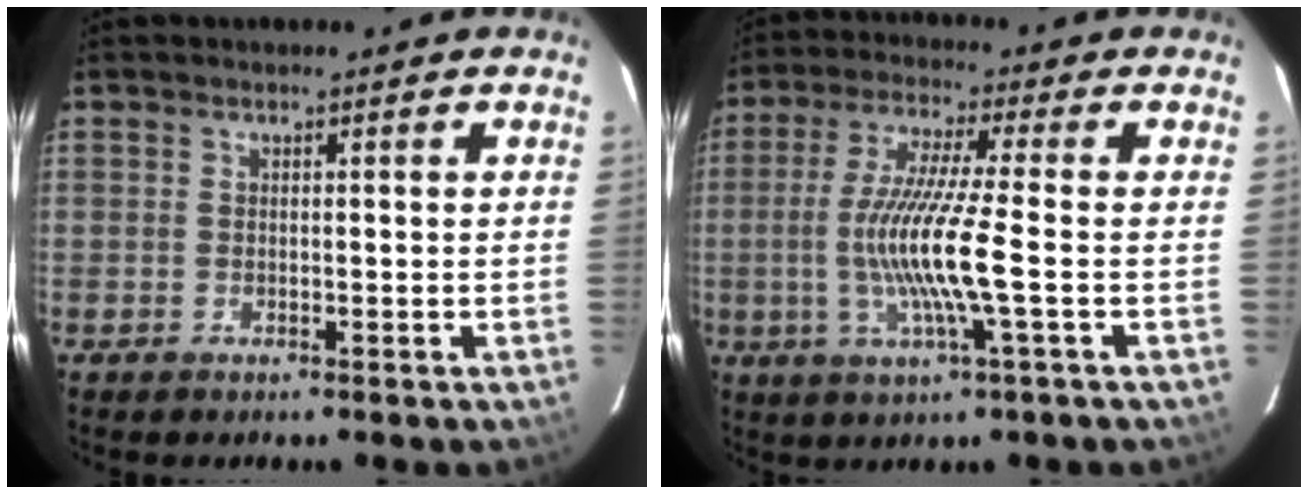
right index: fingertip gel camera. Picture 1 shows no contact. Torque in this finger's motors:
{"motor_torque": [1.47, -0.30, 0.98, 0.21]}